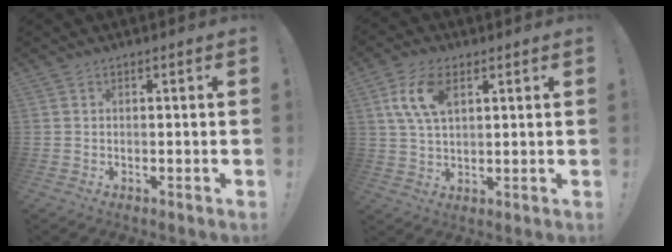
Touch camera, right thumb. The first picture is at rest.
{"total": 10.1, "force": [4.0, 5.6, 7.4], "torque": [-0.146, -0.001, 0.074]}